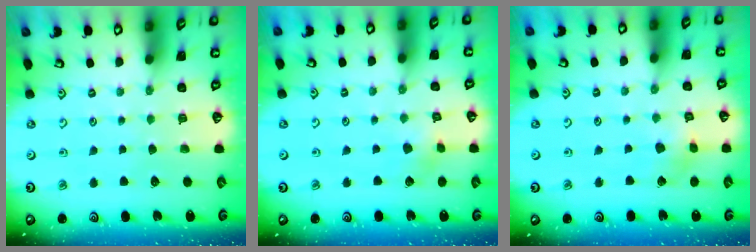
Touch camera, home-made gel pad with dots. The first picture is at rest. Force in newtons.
{"total": 3.7, "press": 3.6, "slide": 0.6}
{"total": 4.8, "press": 4.8, "slide": 0.5}